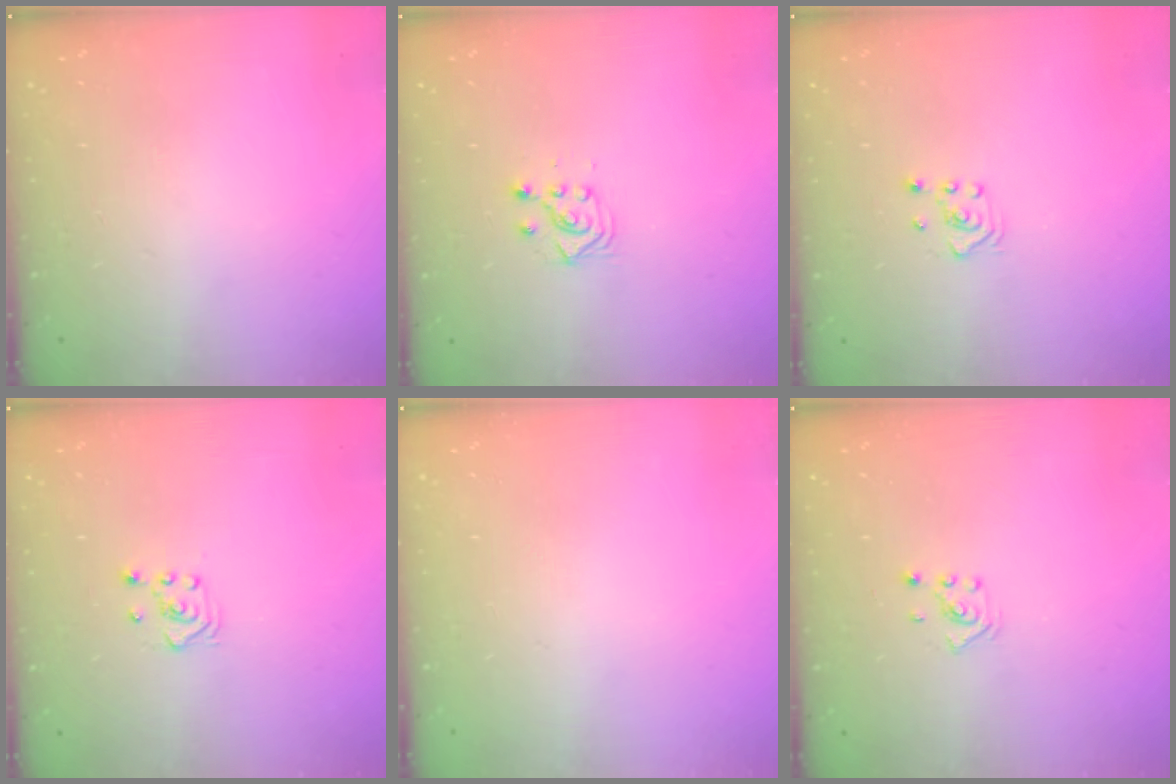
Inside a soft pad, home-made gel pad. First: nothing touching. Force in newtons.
{"total": 3.7, "press": 3.6, "slide": 0.9}
{"total": 2.8, "press": 2.6, "slide": 1.1}
{"total": 3.1, "press": 3.0, "slide": 0.8}
{"total": 0.0}
{"total": 2.0, "press": 2.0, "slide": 0.6}